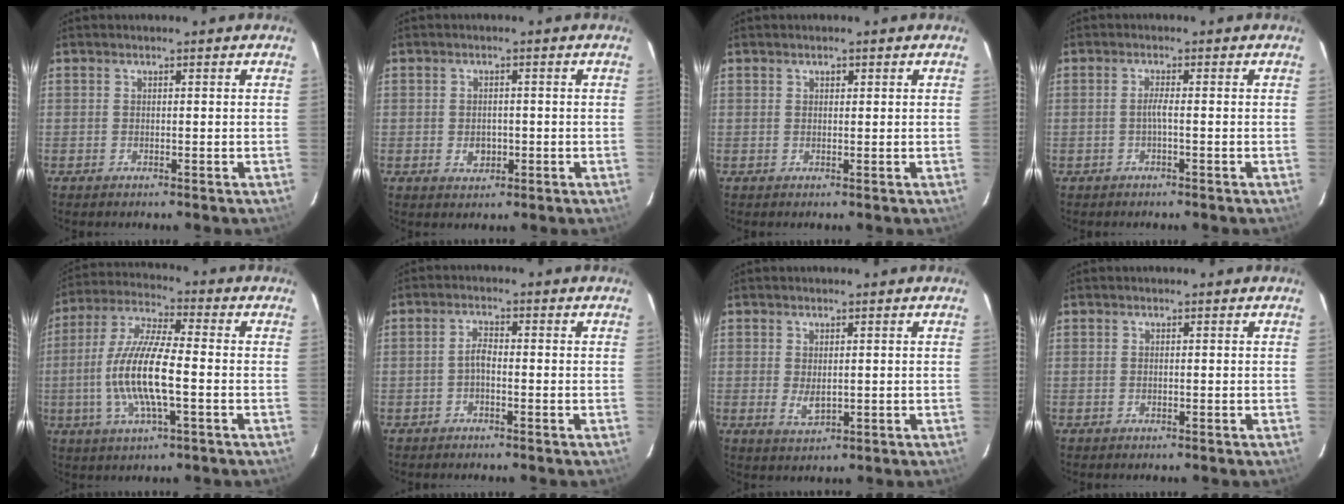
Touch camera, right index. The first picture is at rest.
{"total": 3.1, "force": [-0.8, 2.4, 1.6], "torque": [-0.028, 0.000, -0.008]}
{"total": 0.8, "force": [0.4, 0.6, 0.3], "torque": [-0.003, 0.003, 0.007]}
{"total": 1.2, "force": [-0.5, -0.2, 1.0], "torque": [-0.020, 0.001, -0.011]}
{"total": 13.7, "force": [-2.5, 3.0, 13.1], "torque": [-0.270, -0.003, -0.051]}
{"total": 1.9, "force": [-0.9, 0.7, 1.5], "torque": [-0.032, 0.008, -0.019]}
{"total": 2.9, "force": [0.0, 1.6, 2.4], "torque": [-0.042, -0.007, 0.004]}
{"total": 0.0}